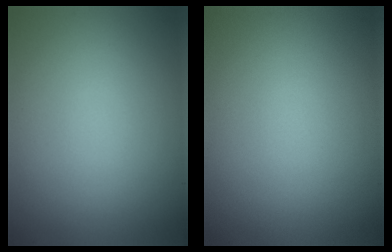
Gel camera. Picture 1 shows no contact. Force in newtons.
{"total": 0.0}